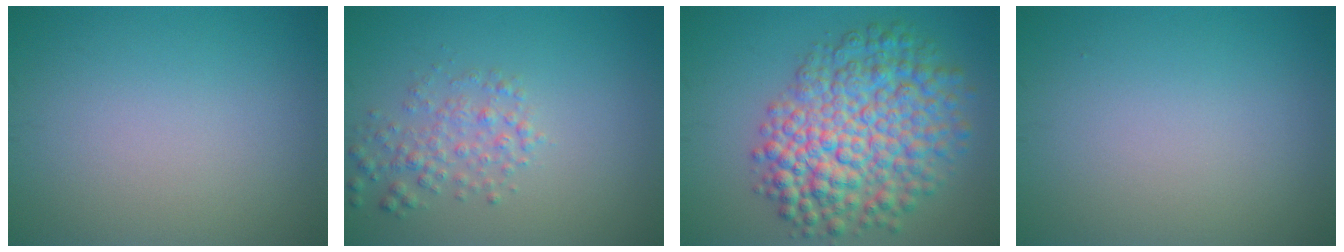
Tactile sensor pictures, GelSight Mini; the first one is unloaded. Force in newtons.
{"total": 2.5, "press": 2.5, "slide": 0.1}
{"total": 9.7, "press": 9.7, "slide": 0.3}
{"total": 0.0}